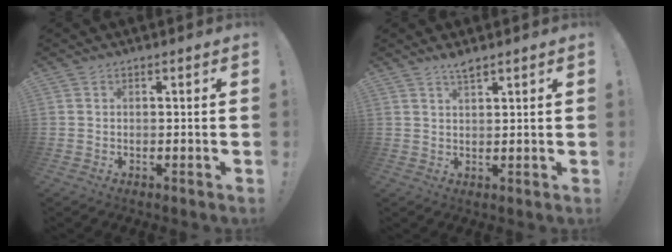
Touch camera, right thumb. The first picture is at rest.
{"total": 2.6, "force": [2.2, 0.2, 1.3], "torque": [-0.028, -0.009, 0.039]}